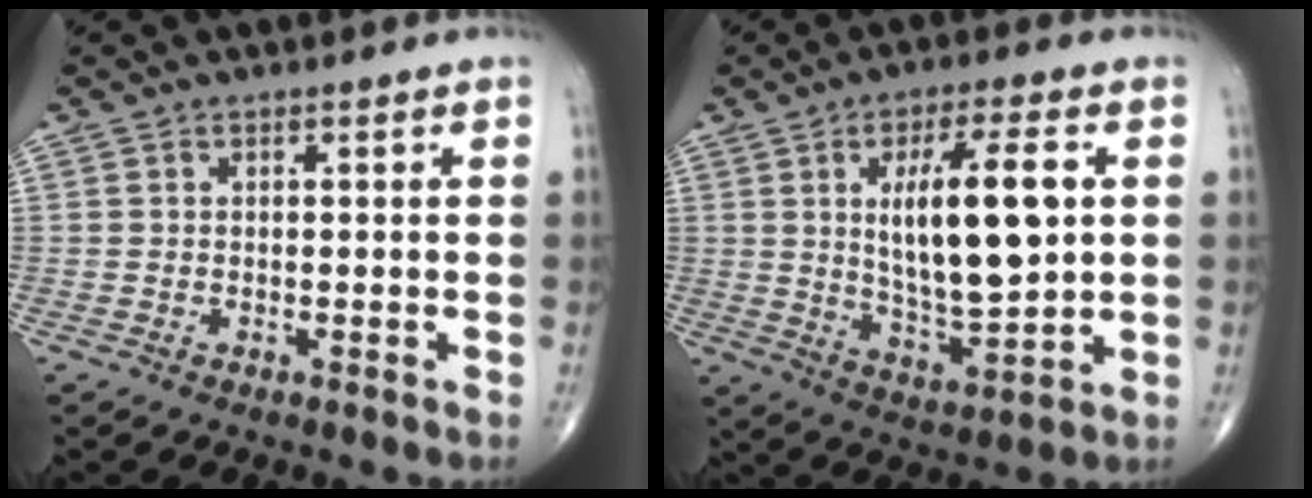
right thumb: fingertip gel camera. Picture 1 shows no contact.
{"total": 16.4, "force": [3.0, 5.4, 15.3], "torque": [-0.246, -0.016, 0.057]}